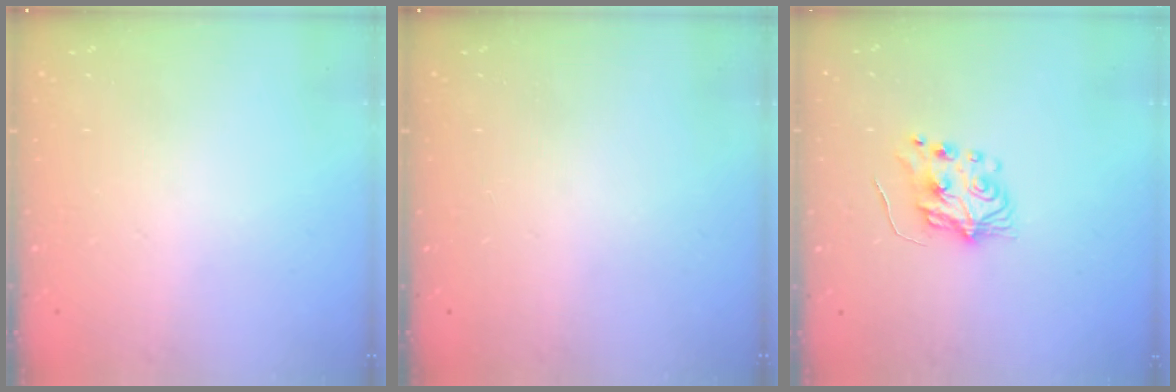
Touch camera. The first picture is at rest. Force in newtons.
{"total": 0.0}
{"total": 6.4, "press": 6.4, "slide": 0.5}